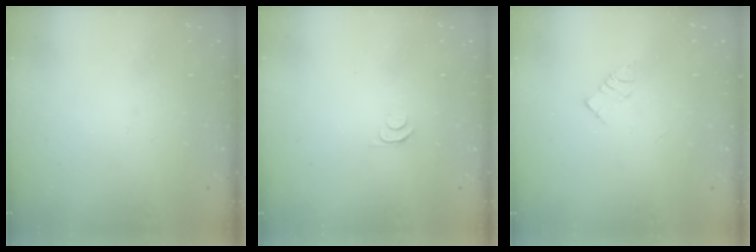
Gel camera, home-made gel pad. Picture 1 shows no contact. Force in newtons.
{"total": 4.4, "press": 4.3, "slide": 0.6}
{"total": 5.1, "press": 5.1, "slide": 0.2}